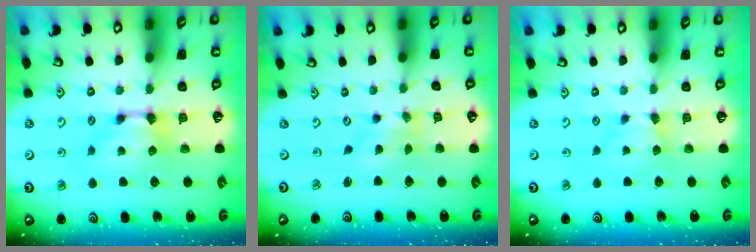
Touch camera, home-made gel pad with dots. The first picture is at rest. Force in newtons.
{"total": 2.9, "press": 2.8, "slide": 1.0}
{"total": 1.2, "press": 1.1, "slide": 0.4}